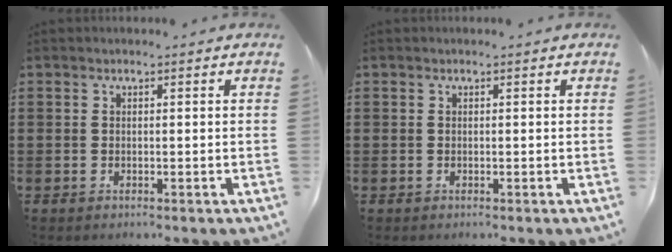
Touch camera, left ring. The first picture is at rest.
{"total": 0.0}